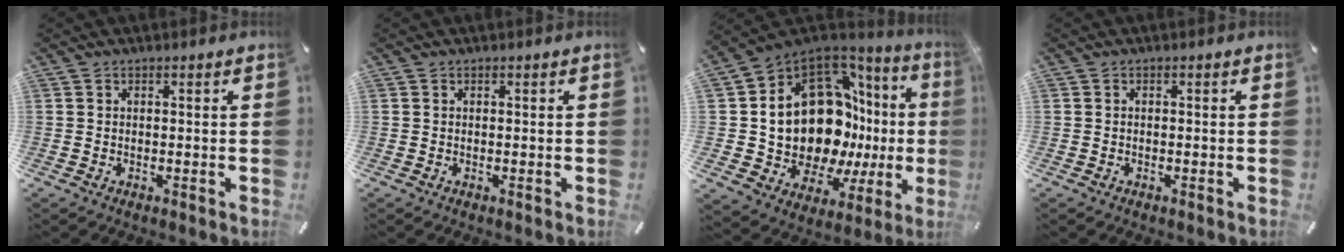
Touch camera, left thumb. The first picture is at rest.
{"total": 0.0}
{"total": 21.6, "force": [1.6, 14.5, 15.9], "torque": [-0.286, -0.070, 0.064]}
{"total": 0.5, "force": [-0.3, 0.3, 0.2], "torque": [-0.005, 0.001, -0.008]}